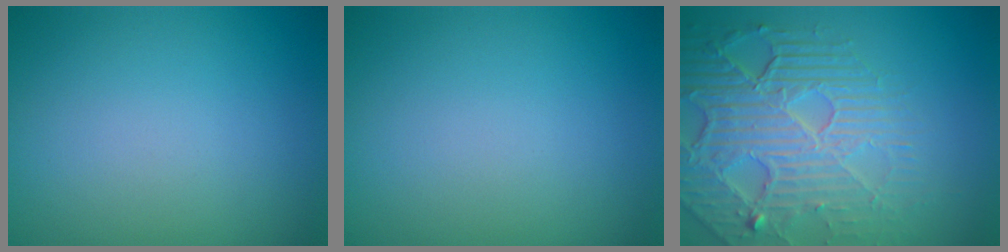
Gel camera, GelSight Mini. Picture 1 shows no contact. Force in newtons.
{"total": 0.0}
{"total": 6.7, "press": 5.3, "slide": 4.1}